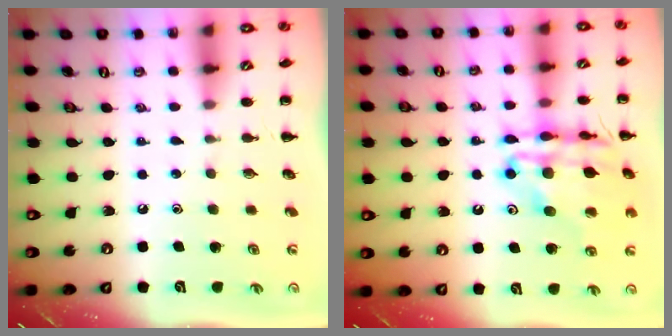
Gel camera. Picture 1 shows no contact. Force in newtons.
{"total": 19.4, "press": 19.1, "slide": 2.8}